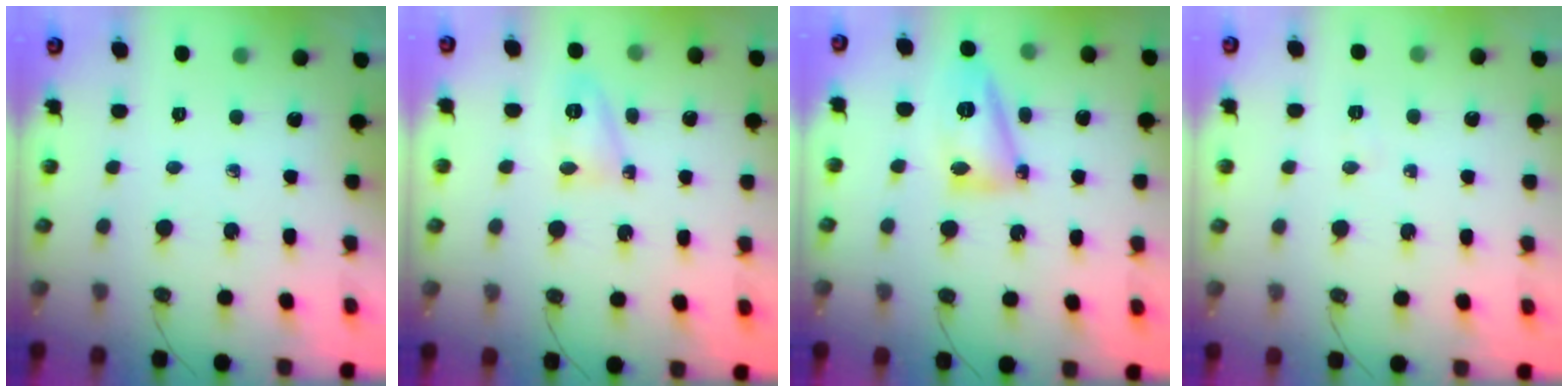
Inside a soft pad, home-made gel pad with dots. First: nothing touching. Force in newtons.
{"total": 7.8, "press": 7.7, "slide": 0.6}
{"total": 13.0, "press": 13.0, "slide": 1.2}
{"total": 10.6, "press": 4.9, "slide": 9.4}